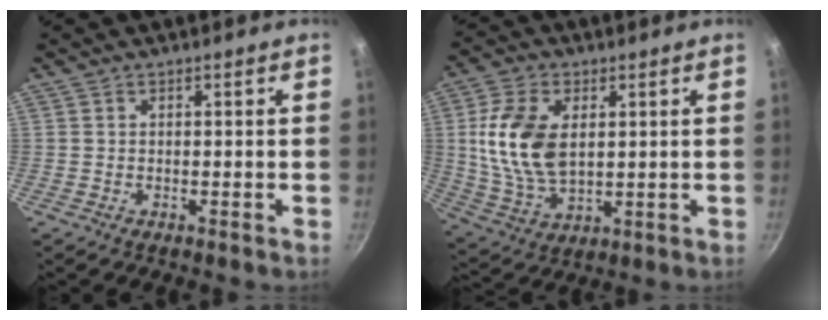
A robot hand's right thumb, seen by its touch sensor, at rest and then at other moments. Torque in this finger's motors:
{"motor_torque": [1.07, 1.93, 1.64, 0.02, 0.14]}